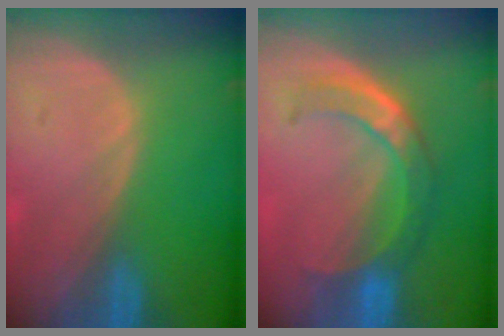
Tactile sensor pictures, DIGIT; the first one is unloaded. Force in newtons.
{"total": 8.1, "press": 6.7, "slide": 4.4}